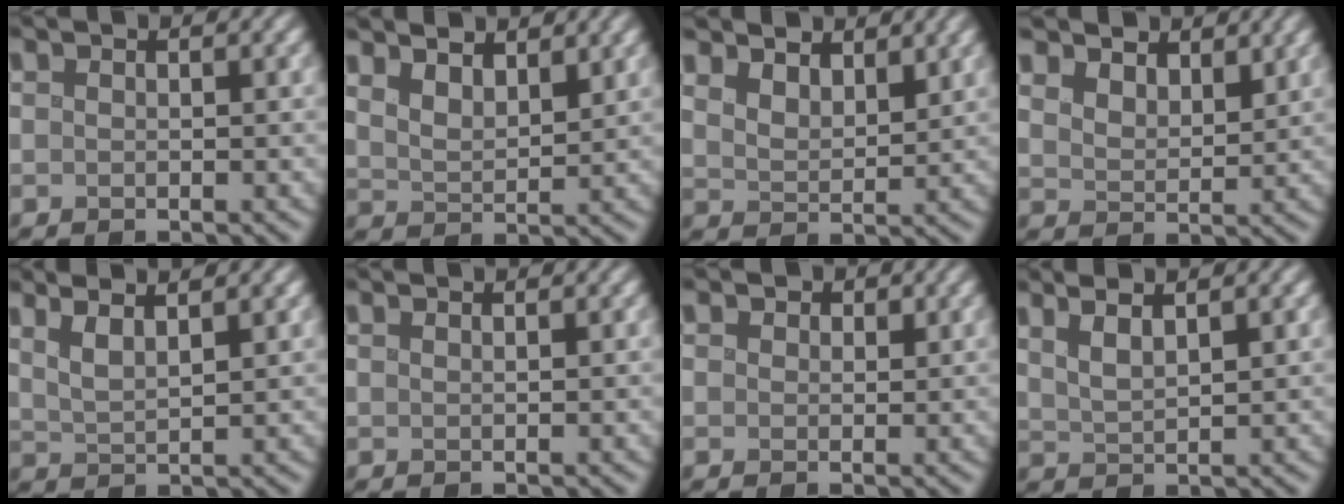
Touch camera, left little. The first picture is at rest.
{"total": 3.9, "force": [3.0, 1.6, 2.0], "torque": [-0.042, 0.008, 0.050]}
{"total": 4.0, "force": [3.3, 1.7, 1.5], "torque": [-0.041, 0.005, 0.053]}
{"total": 4.6, "force": [3.8, 2.1, 1.5], "torque": [-0.047, 0.000, 0.064]}
{"total": 2.6, "force": [1.6, 0.6, 1.9], "torque": [-0.043, 0.006, 0.035]}
{"total": 0.8, "force": [0.8, 0.2, 0.1], "torque": [0.002, 0.002, 0.005]}
{"total": 2.2, "force": [1.6, 1.4, 0.6], "torque": [-0.021, 0.010, 0.015]}
{"total": 2.2, "force": [1.3, 0.5, 1.7], "torque": [-0.042, 0.002, 0.034]}